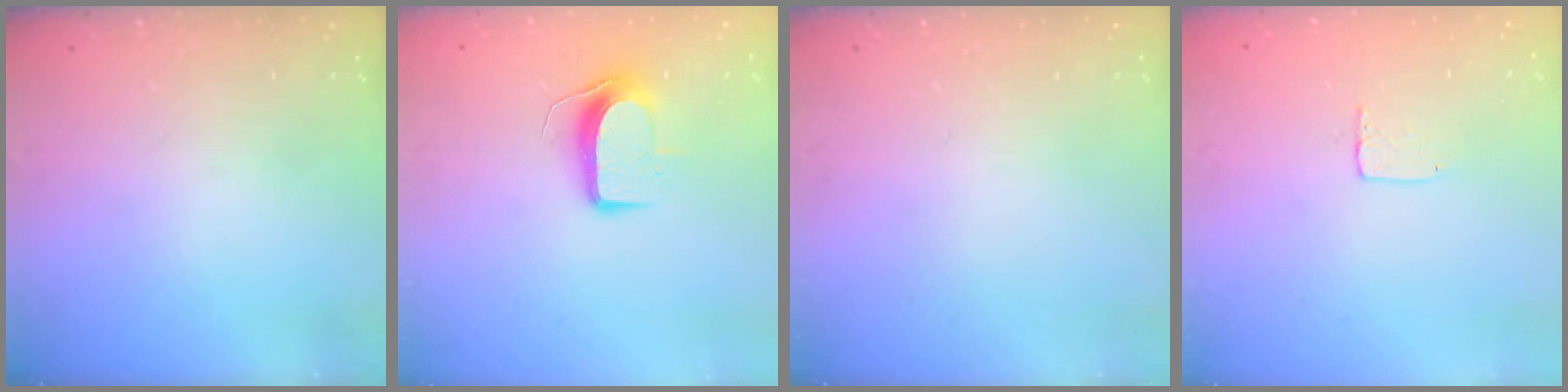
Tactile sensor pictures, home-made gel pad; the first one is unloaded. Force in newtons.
{"total": 9.5, "press": 9.5, "slide": 0.3}
{"total": 0.0}
{"total": 3.6, "press": 3.6, "slide": 0.2}